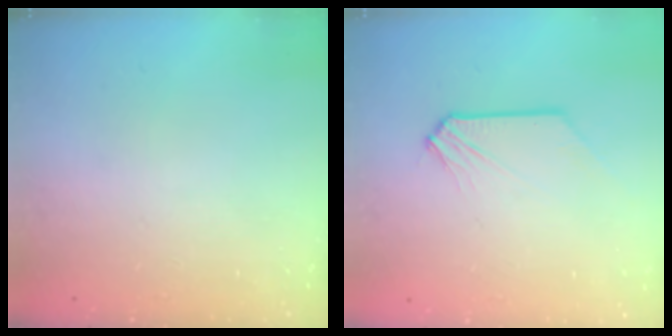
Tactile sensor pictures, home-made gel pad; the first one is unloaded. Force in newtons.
{"total": 0.0}